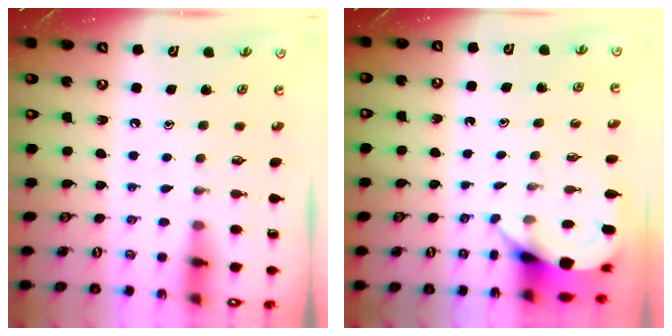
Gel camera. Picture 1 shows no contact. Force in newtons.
{"total": 3.8, "press": 3.8, "slide": 0.2}